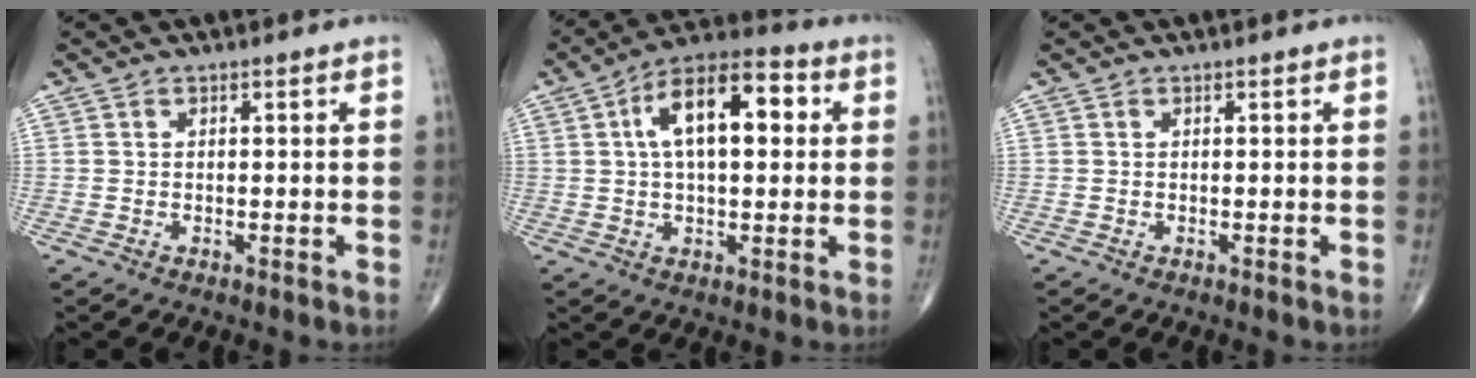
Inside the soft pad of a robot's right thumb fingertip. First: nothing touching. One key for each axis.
{"total": 14.7, "fx": 3.2, "fy": 7.1, "fz": 12.5, "tx": -0.193, "ty": 0.026, "tz": 0.044}
{"total": 0.0}